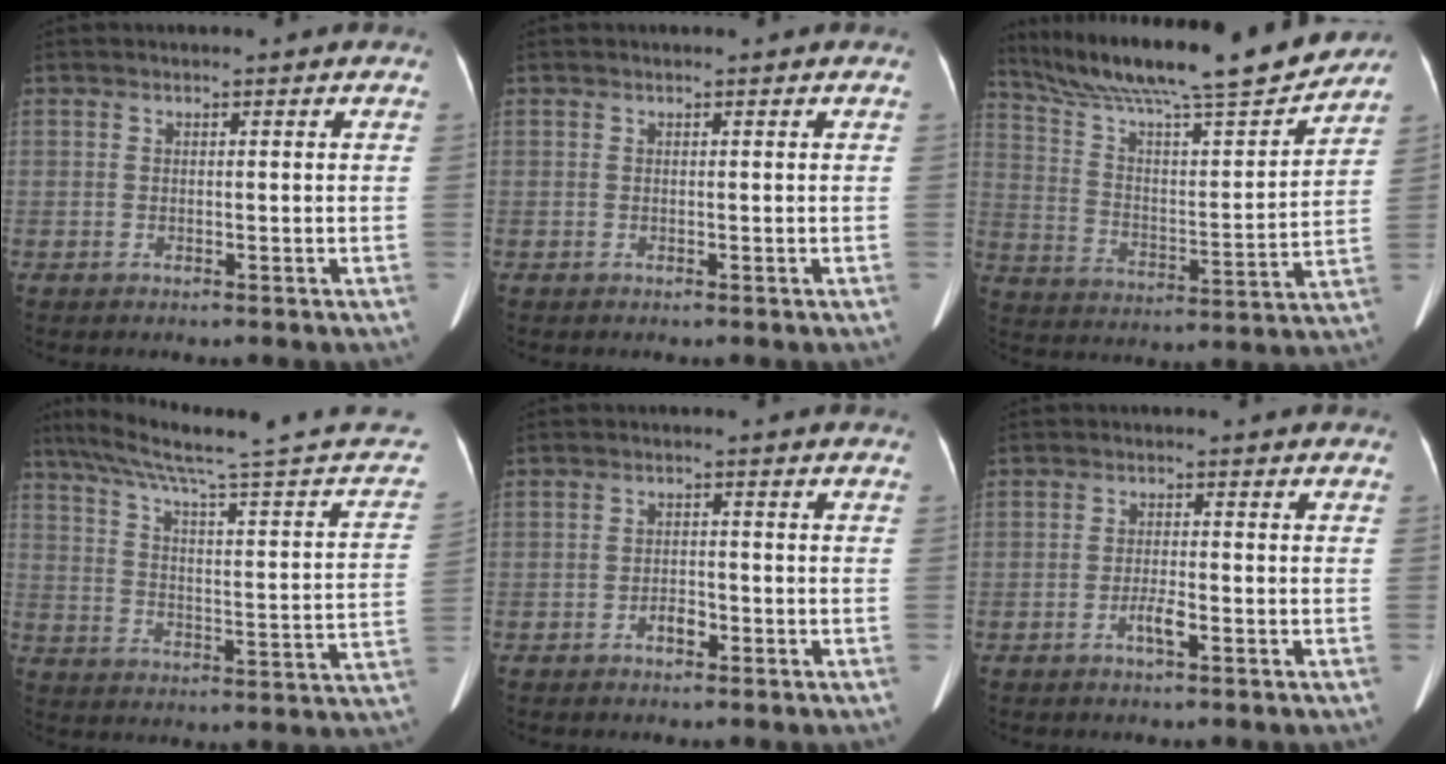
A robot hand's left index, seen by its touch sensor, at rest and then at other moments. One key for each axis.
{"total": 0.0}
{"total": 23.1, "fx": 20.0, "fy": 1.5, "fz": 11.4, "tx": -0.202, "ty": -0.004, "tz": 0.312}
{"total": 23.4, "fx": 20.8, "fy": -1.1, "fz": 10.7, "tx": -0.169, "ty": -0.056, "tz": 0.270}
{"total": 2.0, "fx": -1.1, "fy": 1.1, "fz": 1.2, "tx": -0.018, "ty": 0.004, "tz": -0.018}
{"total": 2.2, "fx": -1.1, "fy": 0.2, "fz": 1.9, "tx": -0.038, "ty": -0.001, "tz": -0.020}